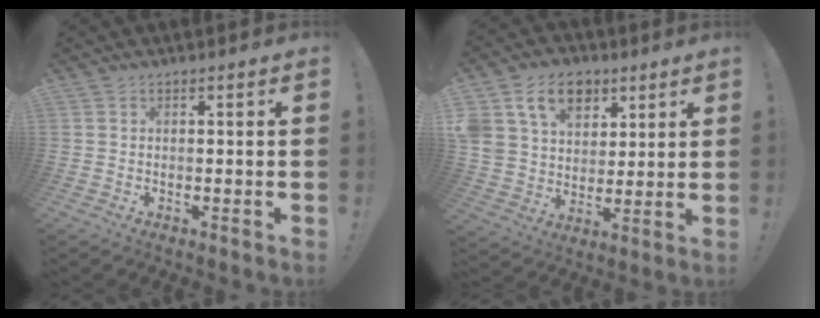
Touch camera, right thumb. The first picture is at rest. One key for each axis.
{"total": 15.9, "fx": 8.0, "fy": 11.3, "fz": 7.9, "tx": -0.128, "ty": -0.026, "tz": 0.153}